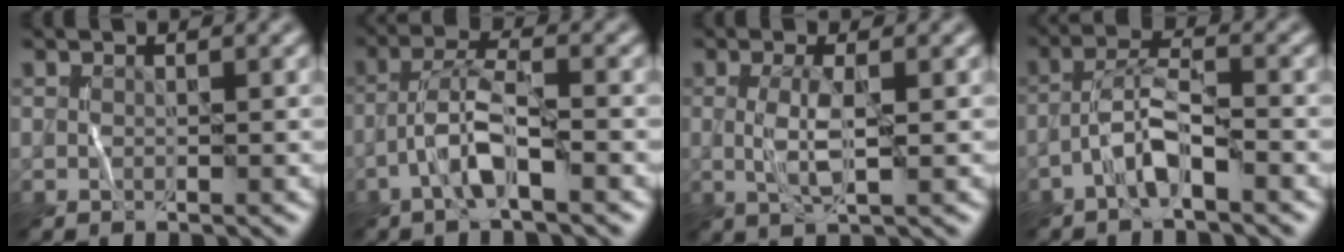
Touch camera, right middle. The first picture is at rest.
{"total": 4.0, "force": [-2.1, 0.7, 3.4], "torque": [-0.067, 0.018, -0.047]}
{"total": 2.7, "force": [0.0, 0.6, 2.6], "torque": [-0.059, 0.004, 0.002]}
{"total": 3.5, "force": [-2.2, 0.7, 2.6], "torque": [-0.053, 0.021, -0.050]}